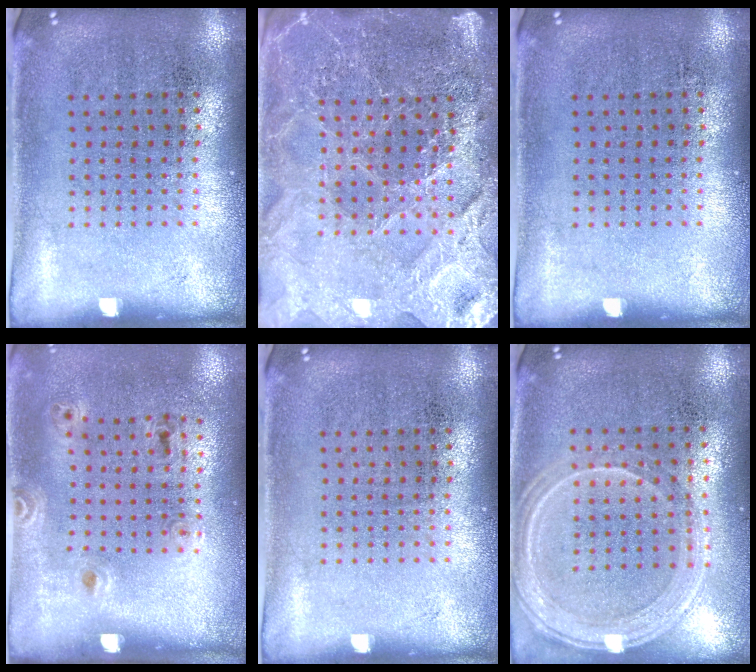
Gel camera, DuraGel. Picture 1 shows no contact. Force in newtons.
{"total": 4.2, "press": 4.0, "slide": 1.4}
{"total": 0.0}
{"total": 1.3, "press": 0.8, "slide": 1.1}
{"total": 0.0}
{"total": 1.2, "press": 1.2, "slide": 0.2}